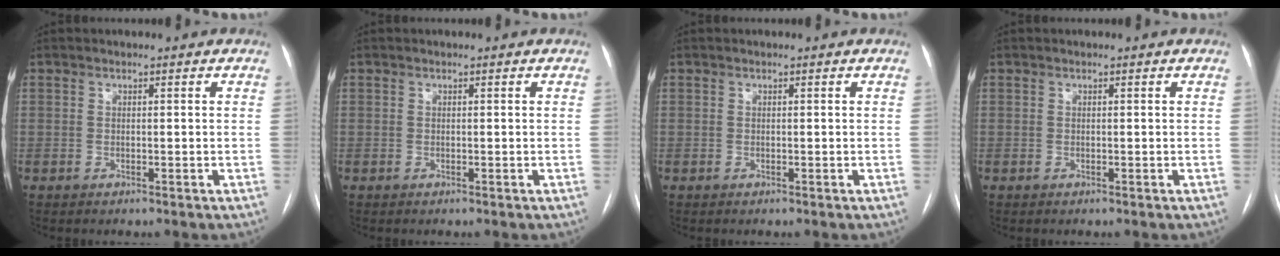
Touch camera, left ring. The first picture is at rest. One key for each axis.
{"total": 0.0}
{"total": 0.0}
{"total": 0.0}